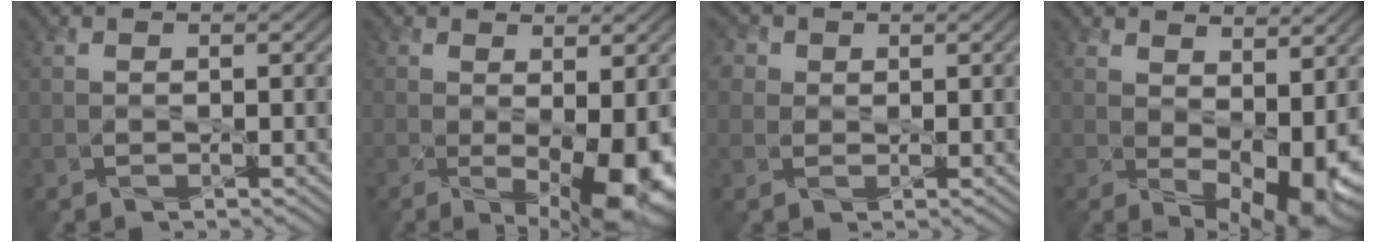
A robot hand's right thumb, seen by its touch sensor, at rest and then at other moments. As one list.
[{"total": 7.7, "force": [-1.9, 3.3, 6.7], "torque": [-0.105, -0.026, -0.016]}, {"total": 4.6, "force": [2.2, 3.6, 1.7], "torque": [-0.068, 0.013, 0.032]}, {"total": 8.8, "force": [1.7, 4.8, 7.2], "torque": [-0.116, -0.022, 0.046]}]